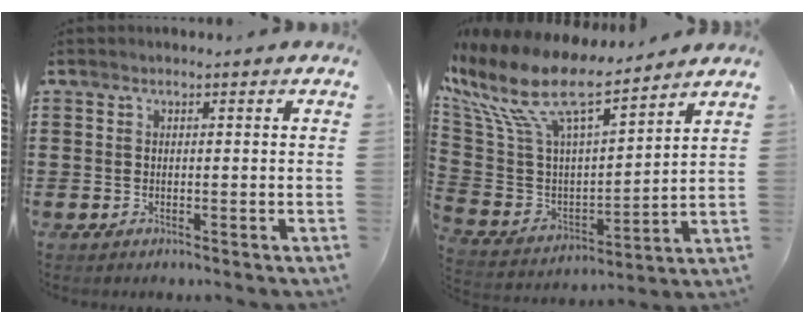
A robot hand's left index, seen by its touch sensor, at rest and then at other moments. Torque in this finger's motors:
{"motor_torque": [1.71, -0.43, 1.05, 0.21]}